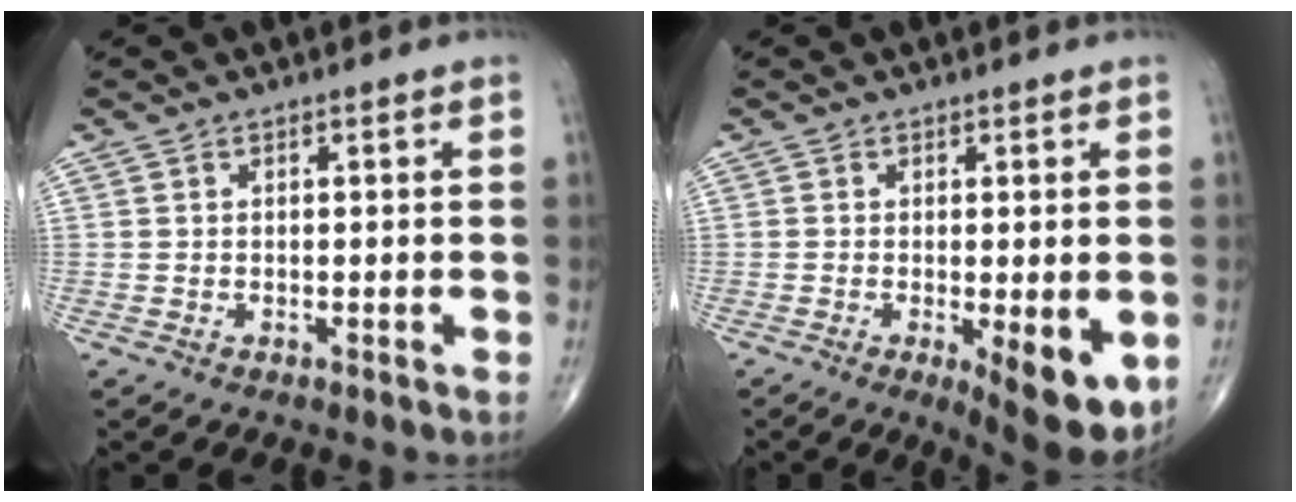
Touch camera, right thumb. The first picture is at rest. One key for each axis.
{"total": 9.7, "fx": -2.7, "fy": 3.0, "fz": 8.8, "tx": -0.119, "ty": -0.022, "tz": -0.033}